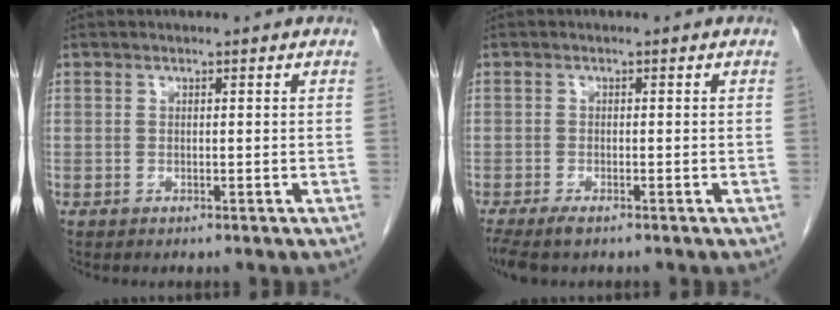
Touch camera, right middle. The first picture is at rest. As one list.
[{"total": 3.6, "force": [-2.7, 0.9, 2.2], "torque": [-0.041, -0.011, -0.044]}]